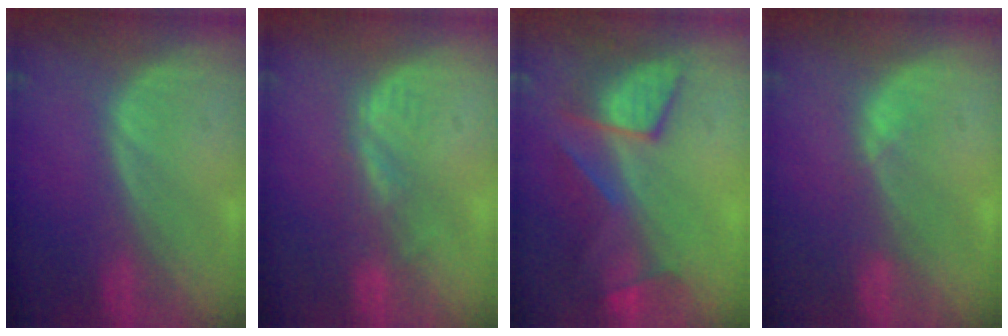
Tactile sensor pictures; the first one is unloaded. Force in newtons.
{"total": 2.8, "press": 2.2, "slide": 1.7}
{"total": 7.6, "press": 7.5, "slide": 1.2}
{"total": 1.3, "press": 1.1, "slide": 0.8}